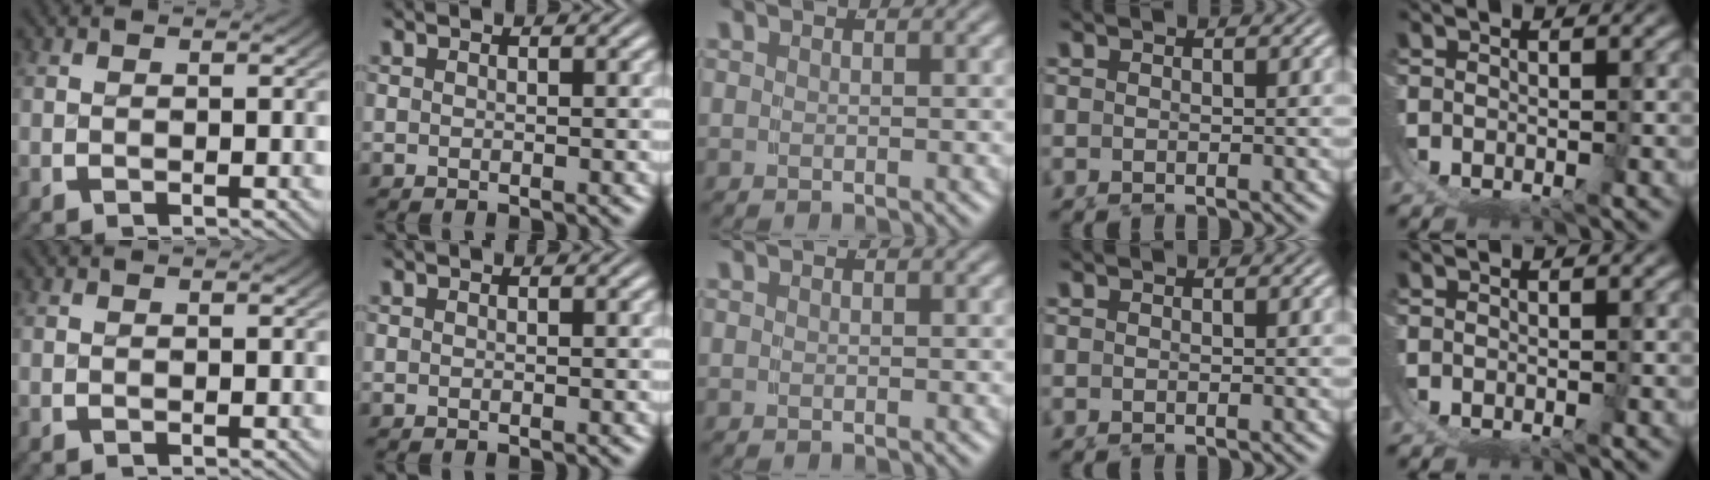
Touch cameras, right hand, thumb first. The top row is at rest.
{}